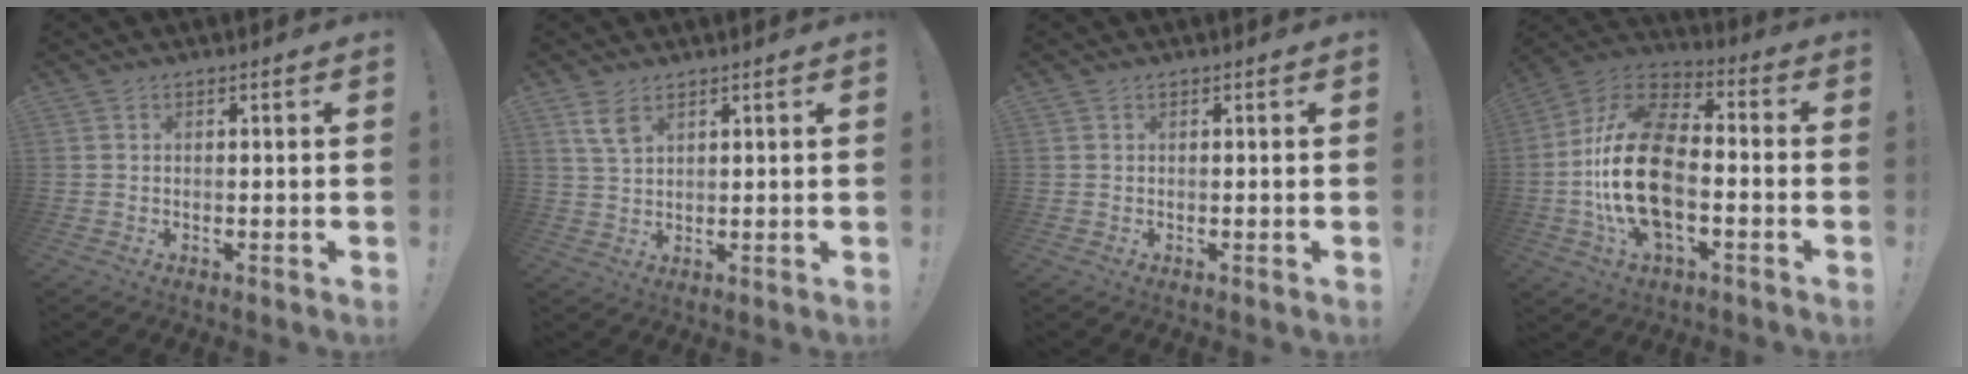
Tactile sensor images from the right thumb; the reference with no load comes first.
{"total": 5.3, "force": [3.2, 2.7, 3.3], "torque": [-0.058, -0.012, 0.060]}
{"total": 0.0}
{"total": 23.4, "force": [-3.7, 13.0, 19.2], "torque": [-0.387, 0.028, -0.054]}